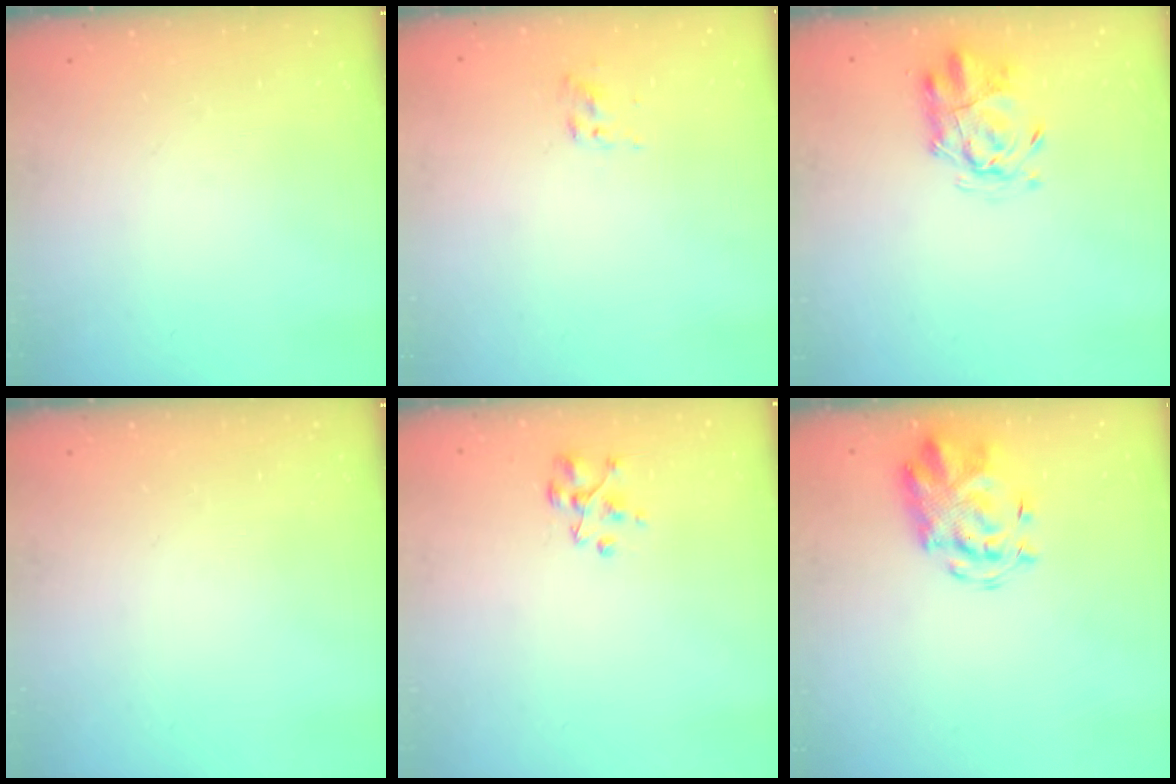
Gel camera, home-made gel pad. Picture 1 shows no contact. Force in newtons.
{"total": 2.0, "press": 1.9, "slide": 0.8}
{"total": 3.2, "press": 2.9, "slide": 1.4}
{"total": 0.0}
{"total": 2.8, "press": 2.8, "slide": 0.2}
{"total": 3.8, "press": 3.7, "slide": 1.2}